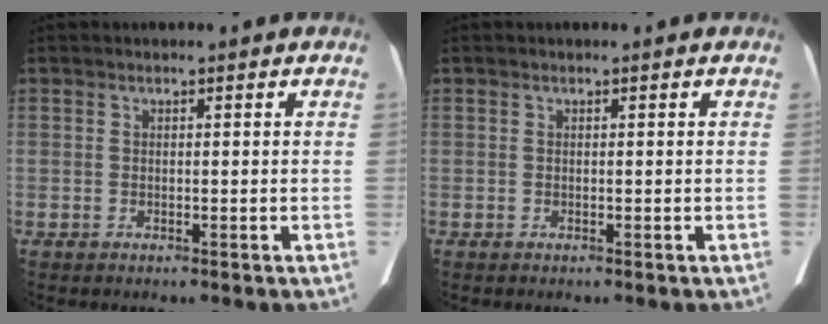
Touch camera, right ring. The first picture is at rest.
{"total": 0.0}